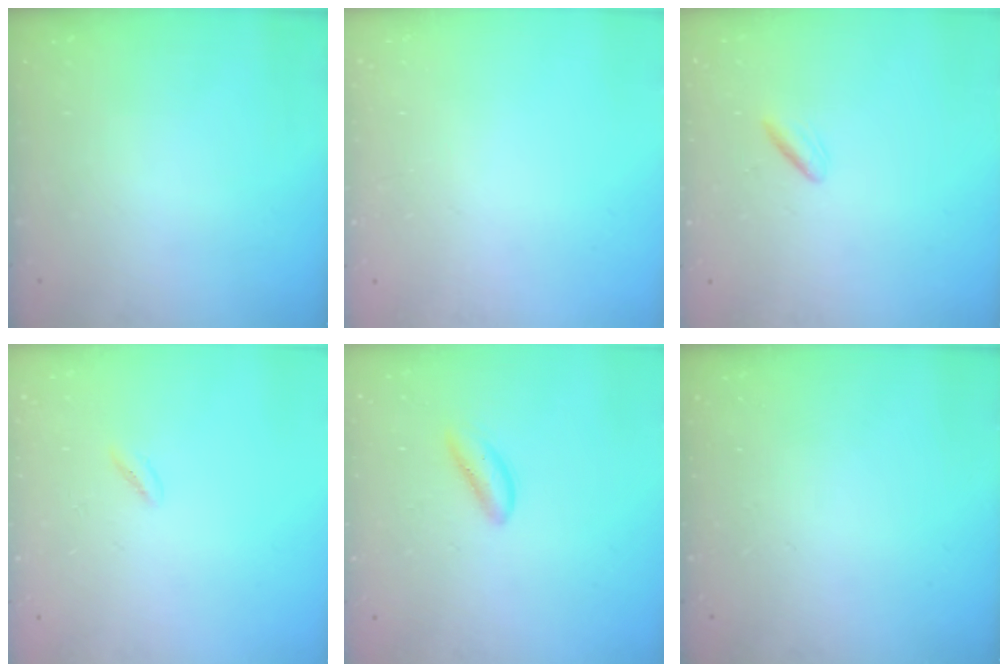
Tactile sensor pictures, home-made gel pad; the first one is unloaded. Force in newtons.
{"total": 2.2, "press": 2.2, "slide": 0.1}
{"total": 2.0, "press": 1.7, "slide": 1.1}
{"total": 0.6, "press": 0.3, "slide": 0.6}
{"total": 2.2, "press": 2.2, "slide": 0.4}
{"total": 0.0}